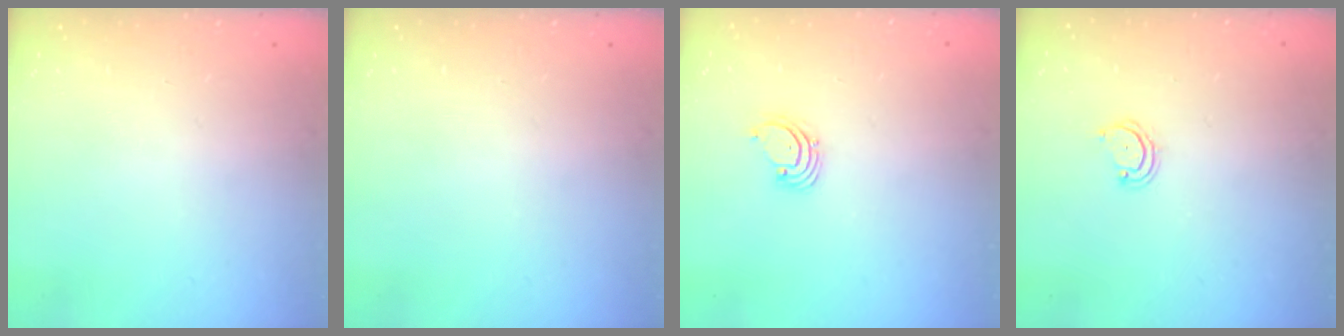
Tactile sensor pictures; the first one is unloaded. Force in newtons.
{"total": 0.0}
{"total": 1.5, "press": 1.5, "slide": 0.1}
{"total": 3.5, "press": 3.5, "slide": 0.3}